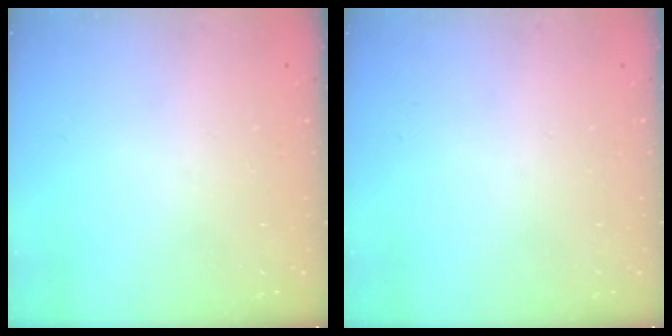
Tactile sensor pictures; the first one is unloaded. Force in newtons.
{"total": 0.0}